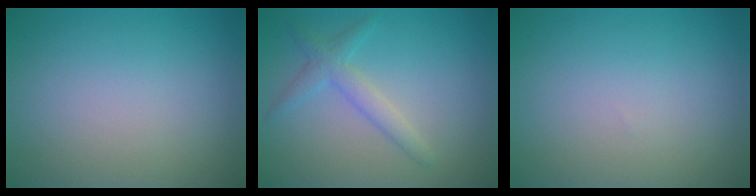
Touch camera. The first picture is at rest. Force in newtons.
{"total": 2.3, "press": 2.3, "slide": 0.1}
{"total": 0.0}